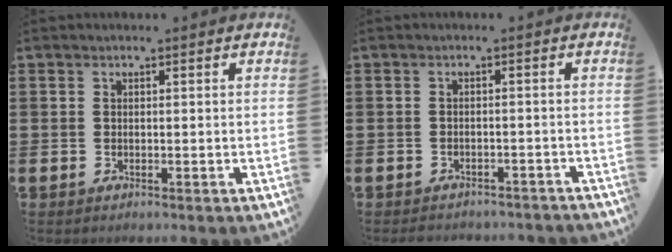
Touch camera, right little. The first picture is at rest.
{"total": 1.4, "force": [-1.4, 0.1, 0.0], "torque": [-0.005, 0.003, -0.031]}